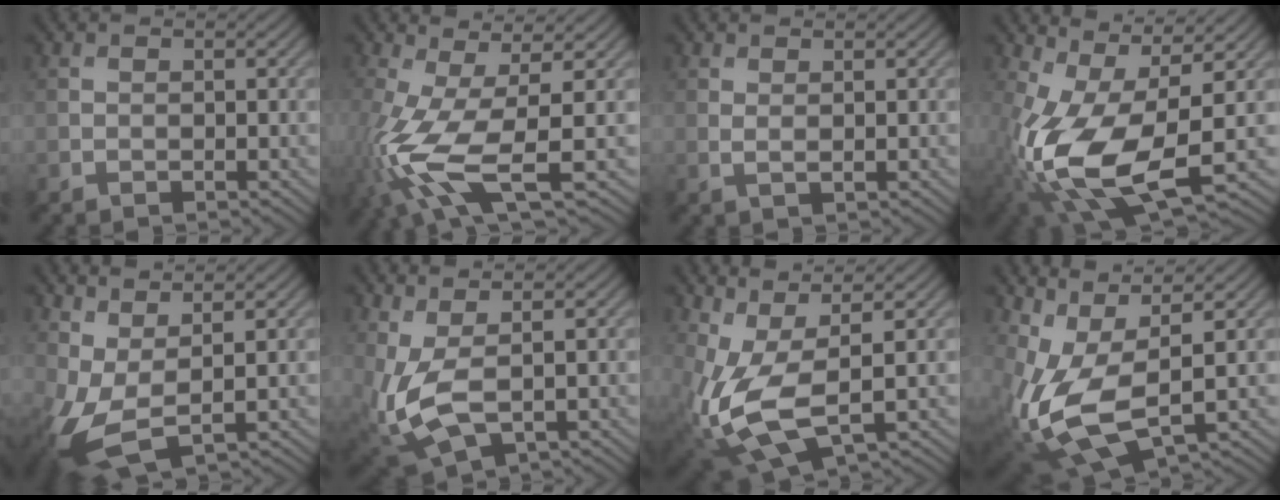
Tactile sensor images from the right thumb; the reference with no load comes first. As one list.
[{"total": 11.0, "force": [-2.9, 3.5, 10.0], "torque": [-0.237, -0.017, -0.054]}, {"total": 1.1, "force": [0.6, 0.2, 0.8], "torque": [-0.022, 0.002, 0.012]}, {"total": 14.3, "force": [-2.5, 6.6, 12.5], "torque": [-0.291, -0.022, -0.037]}, {"total": 6.6, "force": [0.4, 2.7, 6.0], "torque": [-0.151, -0.003, 0.007]}, {"total": 6.5, "force": [0.4, 3.2, 5.6], "torque": [-0.150, -0.011, 0.011]}, {"total": 9.0, "force": [0.1, 3.9, 8.1], "torque": [-0.197, -0.005, 0.003]}, {"total": 10.8, "force": [0.4, 5.1, 9.5], "torque": [-0.230, -0.010, 0.015]}]